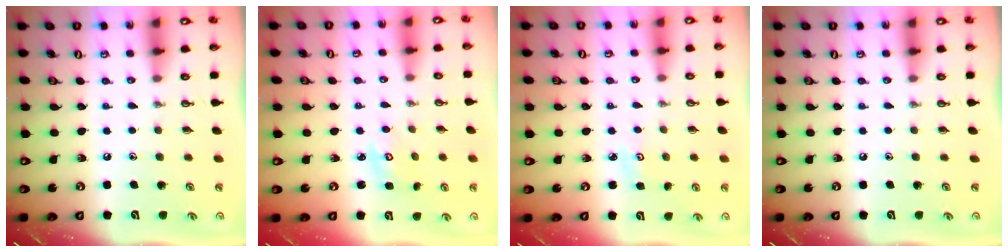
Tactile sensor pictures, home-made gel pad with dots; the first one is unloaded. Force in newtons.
{"total": 3.4, "press": 3.4, "slide": 0.5}
{"total": 2.8, "press": 2.7, "slide": 0.4}
{"total": 0.0}